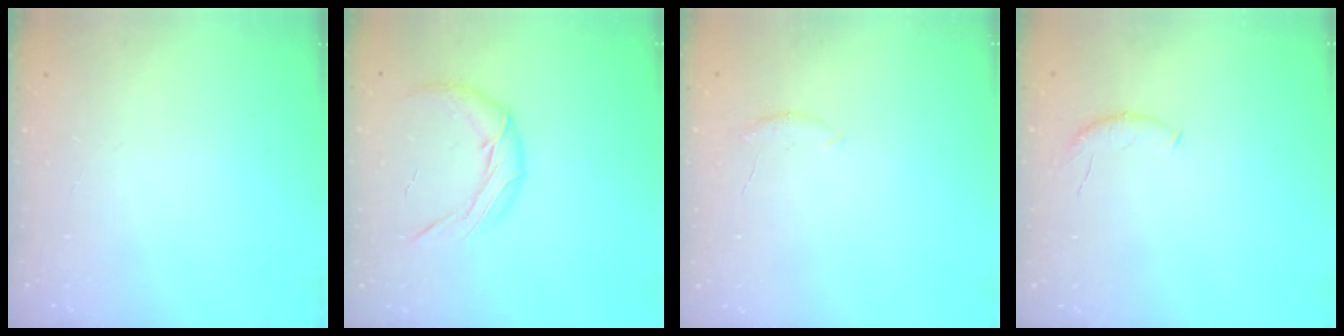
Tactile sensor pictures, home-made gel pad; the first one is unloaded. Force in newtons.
{"total": 11.2, "press": 10.9, "slide": 2.4}
{"total": 5.0, "press": 4.9, "slide": 1.0}
{"total": 6.5, "press": 6.4, "slide": 0.8}